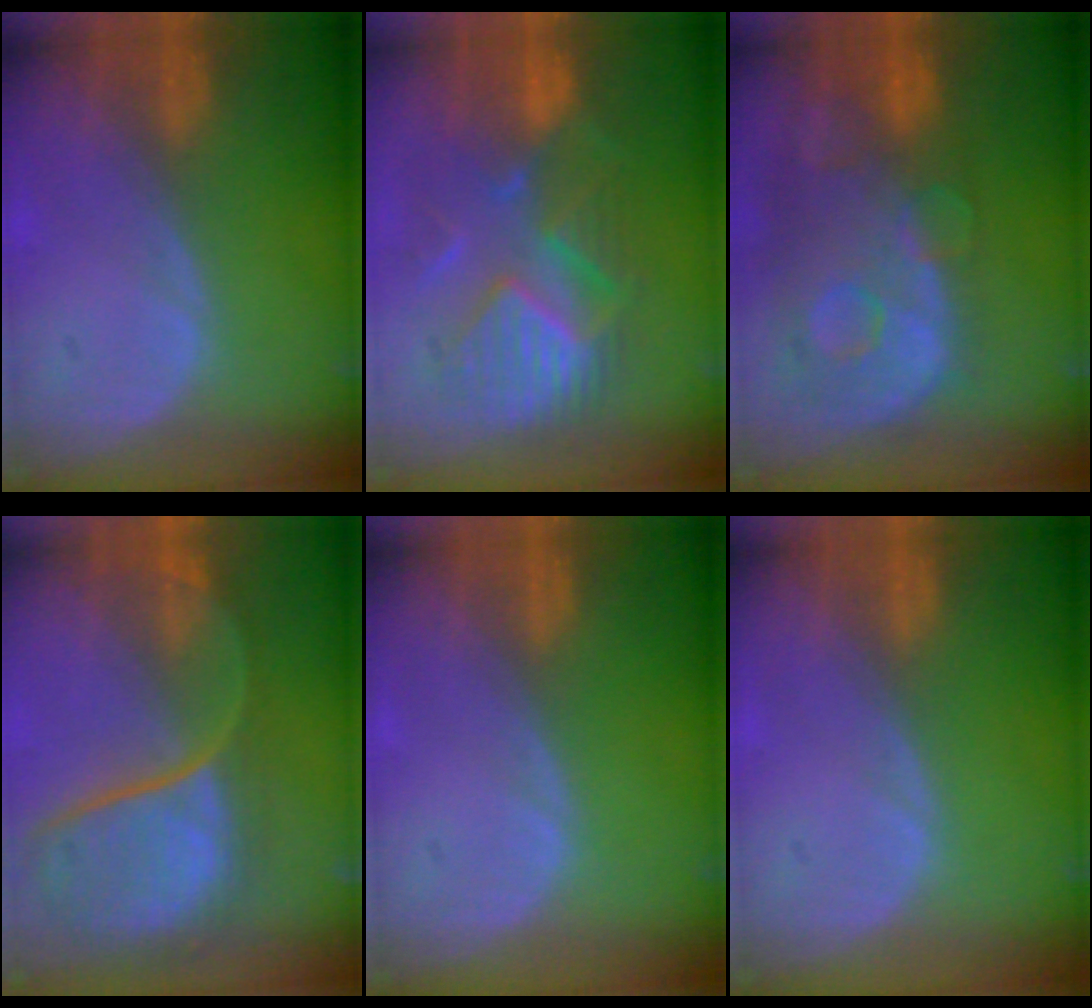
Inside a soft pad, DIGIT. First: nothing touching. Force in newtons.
{"total": 9.6, "press": 9.3, "slide": 2.2}
{"total": 13.3, "press": 10.7, "slide": 8.0}
{"total": 11.6, "press": 9.9, "slide": 6.1}
{"total": 0.0}
{"total": 0.0}